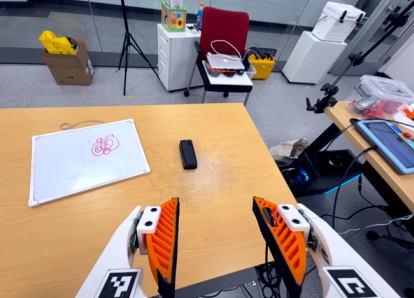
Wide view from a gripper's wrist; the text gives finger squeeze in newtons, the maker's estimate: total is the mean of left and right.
{"total": 0.0}